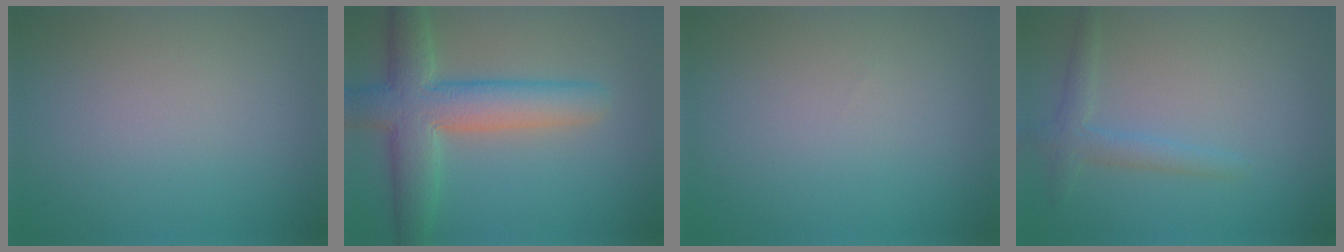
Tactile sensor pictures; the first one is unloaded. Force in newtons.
{"total": 7.5, "press": 7.5, "slide": 0.2}
{"total": 0.0}
{"total": 2.0, "press": 2.0, "slide": 0.1}